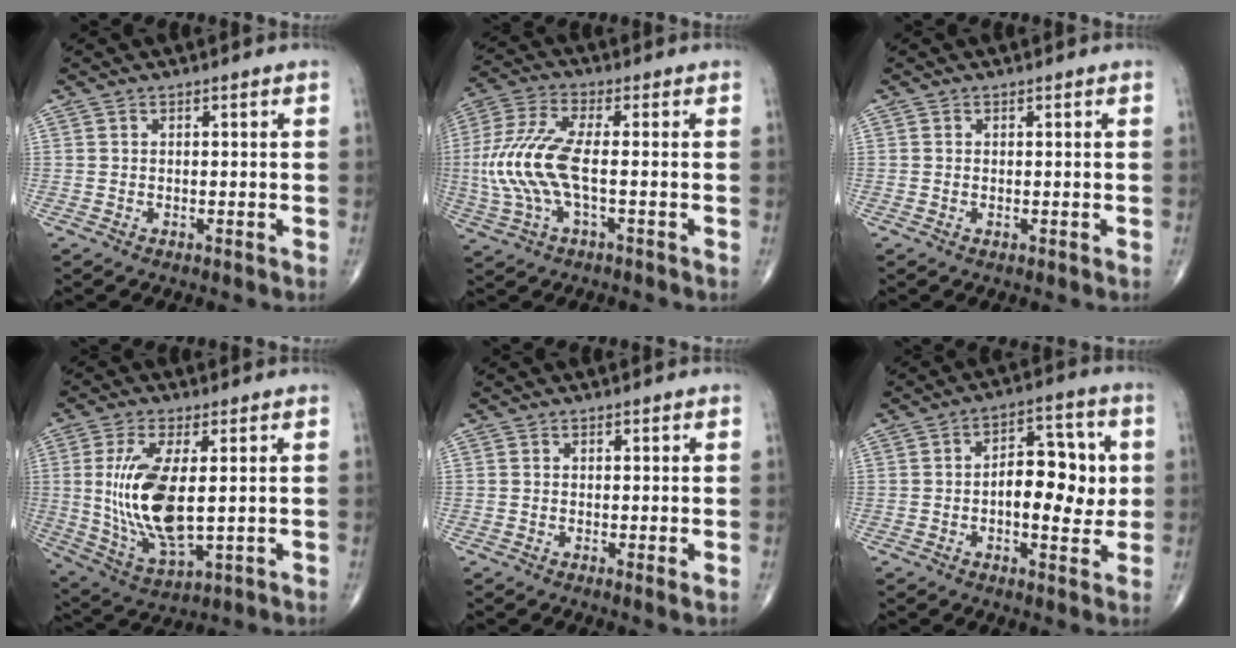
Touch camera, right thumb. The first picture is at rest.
{"total": 12.7, "force": [-1.3, 4.5, 11.8], "torque": [-0.289, 0.017, -0.028]}
{"total": 0.0}
{"total": 15.2, "force": [1.2, 6.1, 13.8], "torque": [-0.285, -0.022, 0.036]}
{"total": 1.2, "force": [0.0, 0.2, 1.2], "torque": [-0.023, -0.006, -0.002]}
{"total": 11.8, "force": [0.1, 6.2, 10.0], "torque": [-0.113, 0.018, -0.003]}